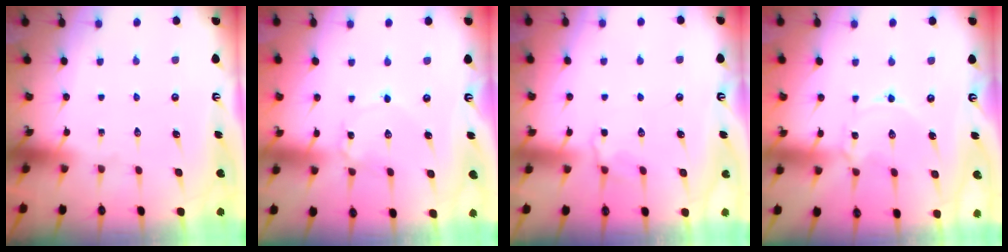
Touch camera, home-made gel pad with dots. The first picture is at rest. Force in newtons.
{"total": 1.5, "press": 1.5, "slide": 0.1}
{"total": 3.3, "press": 2.8, "slide": 1.8}
{"total": 1.7, "press": 1.7, "slide": 0.3}